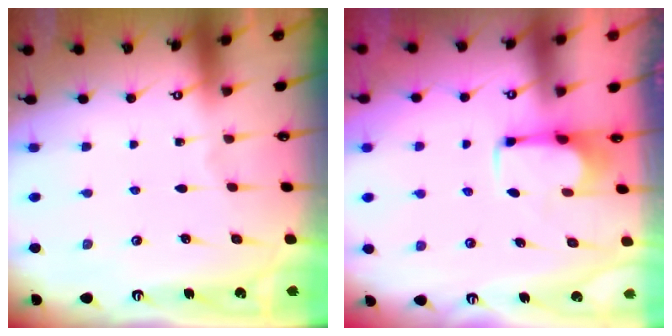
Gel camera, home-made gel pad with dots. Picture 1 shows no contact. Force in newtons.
{"total": 2.5, "press": 2.4, "slide": 0.8}